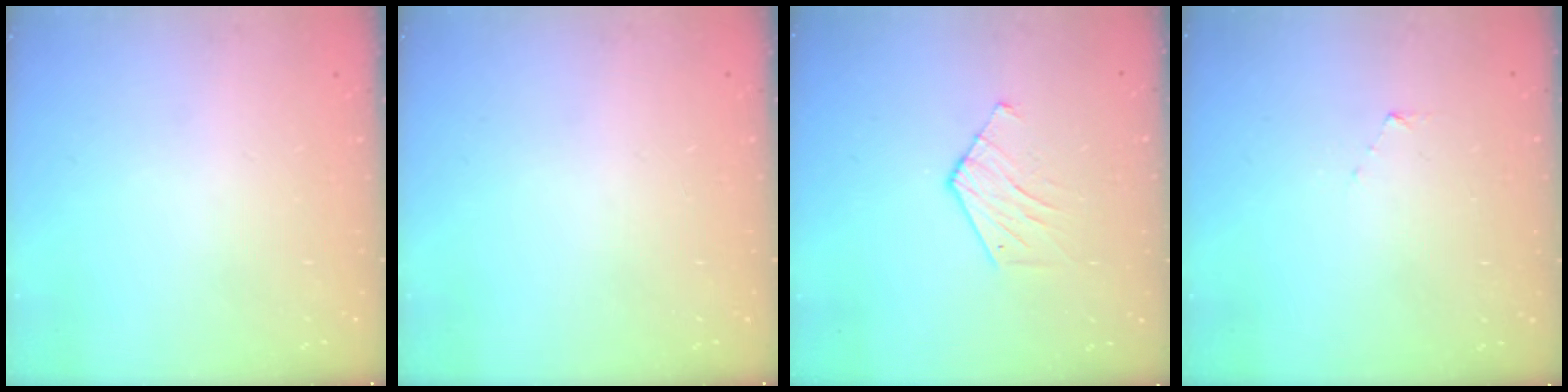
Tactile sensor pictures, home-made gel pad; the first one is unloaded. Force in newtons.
{"total": 0.0}
{"total": 6.8, "press": 6.7, "slide": 0.4}
{"total": 2.9, "press": 2.8, "slide": 0.3}